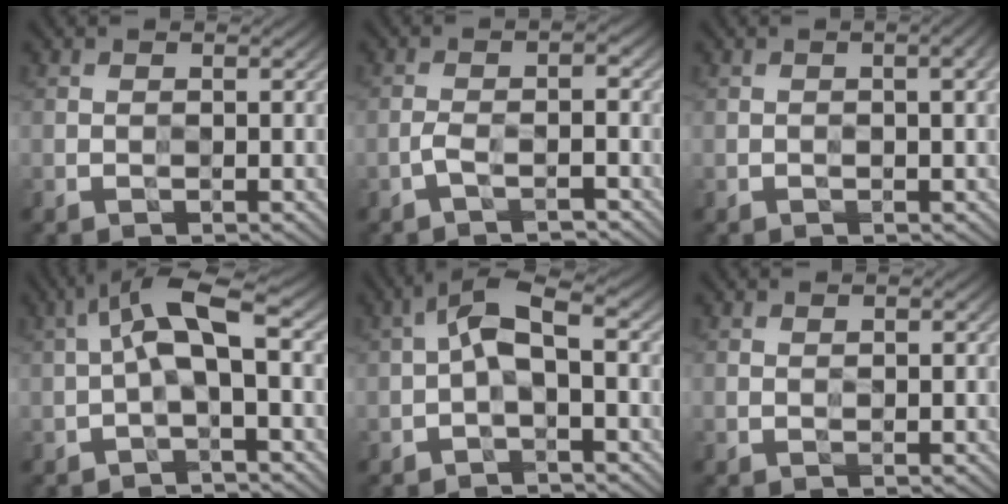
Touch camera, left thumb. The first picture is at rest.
{"total": 2.5, "force": [-1.6, 0.5, 1.8], "torque": [-0.037, 0.005, -0.038]}
{"total": 2.7, "force": [0.4, 0.6, 2.6], "torque": [-0.035, 0.006, 0.004]}
{"total": 7.1, "force": [0.4, 2.0, 6.8], "torque": [-0.130, 0.028, -0.007]}
{"total": 4.9, "force": [-0.3, 1.7, 4.6], "torque": [-0.093, 0.018, -0.018]}
{"total": 0.6, "force": [0.6, 0.0, 0.2], "torque": [-0.004, 0.000, 0.009]}